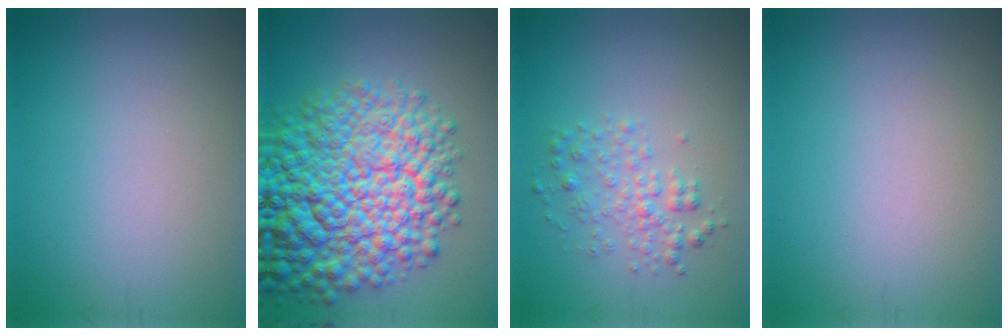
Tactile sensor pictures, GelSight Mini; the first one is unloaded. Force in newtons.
{"total": 14.6, "press": 14.6, "slide": 0.5}
{"total": 2.4, "press": 2.4, "slide": 0.1}
{"total": 0.0}